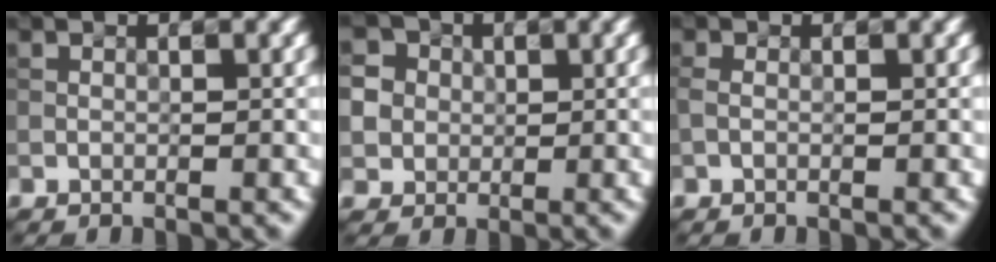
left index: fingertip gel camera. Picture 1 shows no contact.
{"total": 6.0, "force": [1.5, 5.6, 1.7], "torque": [-0.040, 0.034, 0.016]}
{"total": 0.6, "force": [-0.2, 0.4, 0.5], "torque": [-0.014, 0.000, -0.007]}